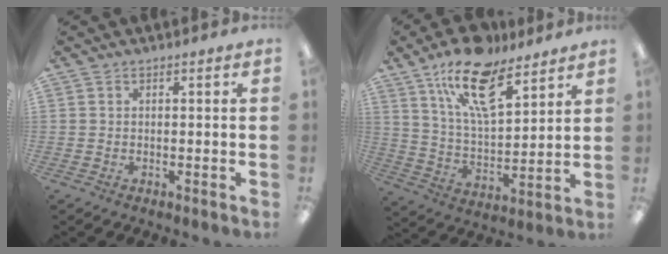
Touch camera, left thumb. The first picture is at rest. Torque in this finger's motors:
{"motor_torque": [0.34, 0.37, 1.57, -1.21, 0.40]}